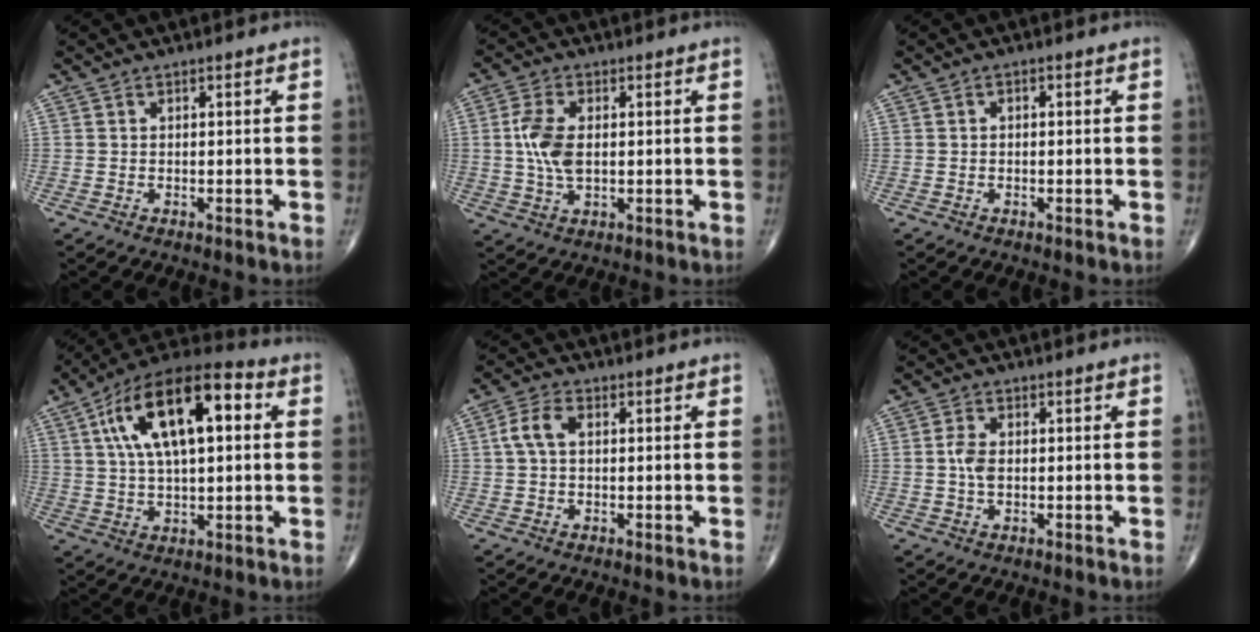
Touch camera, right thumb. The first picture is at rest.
{"total": 7.3, "force": [0.6, 3.9, 6.1], "torque": [-0.133, 0.000, 0.011]}
{"total": 0.8, "force": [0.1, 0.5, 0.6], "torque": [-0.006, 0.004, -0.002]}
{"total": 19.6, "force": [5.1, 8.6, 16.9], "torque": [-0.283, 0.023, 0.076]}
{"total": 4.6, "force": [0.7, 2.7, 3.6], "torque": [-0.082, 0.014, 0.009]}
{"total": 3.2, "force": [0.0, 1.8, 2.6], "torque": [-0.054, 0.003, -0.002]}